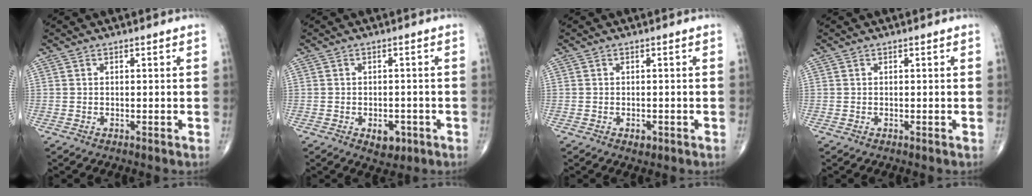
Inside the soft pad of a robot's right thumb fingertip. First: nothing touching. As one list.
[{"total": 3.9, "force": [-1.7, 2.5, 2.5], "torque": [-0.017, 0.006, -0.016]}, {"total": 1.3, "force": [-0.6, 0.9, 0.8], "torque": [-0.006, 0.002, -0.006]}, {"total": 0.0}]